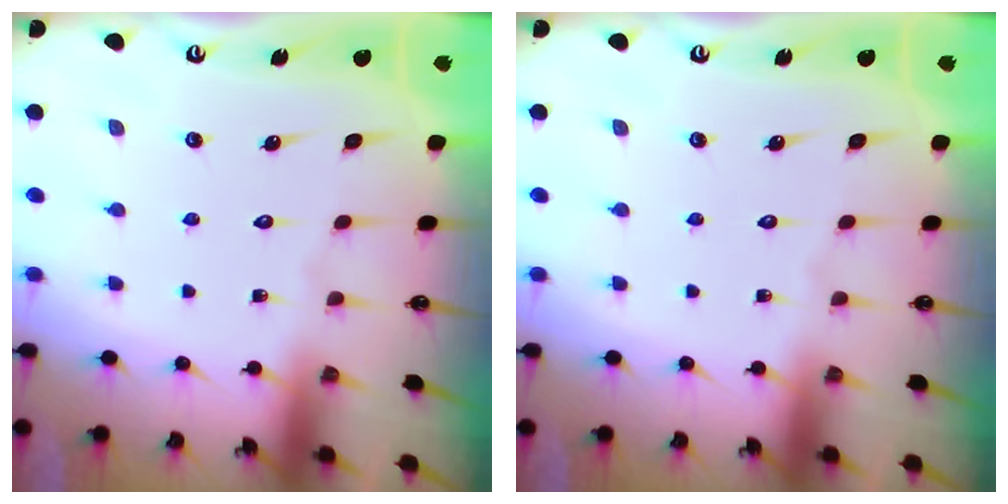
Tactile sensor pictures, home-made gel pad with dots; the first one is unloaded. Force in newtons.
{"total": 0.0}